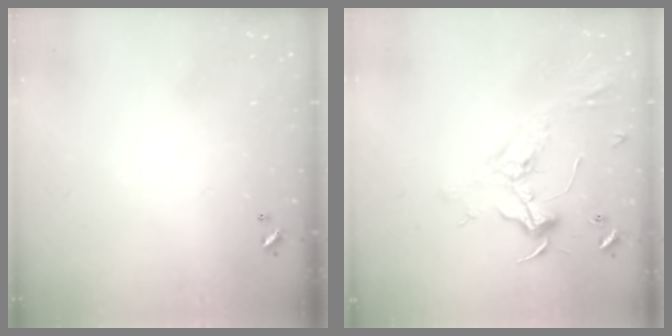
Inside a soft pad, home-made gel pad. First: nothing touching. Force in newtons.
{"total": 2.4, "press": 2.3, "slide": 0.8}